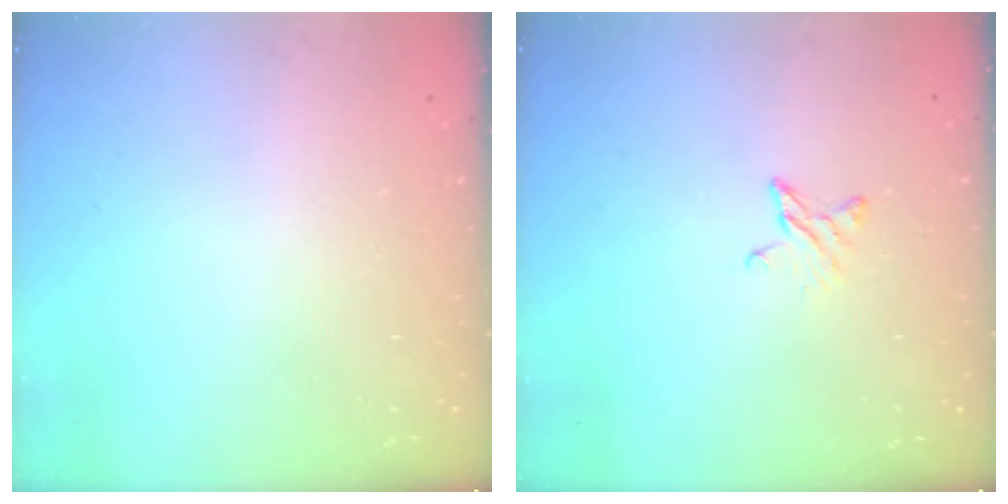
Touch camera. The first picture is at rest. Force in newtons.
{"total": 4.2, "press": 4.2, "slide": 0.5}